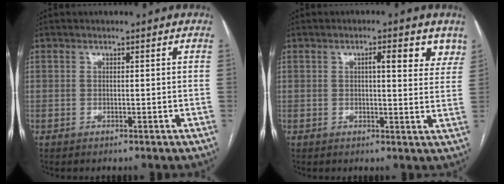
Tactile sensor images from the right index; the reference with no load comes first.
{"total": 5.4, "force": [2.9, 1.5, 4.3], "torque": [-0.047, 0.005, 0.032]}